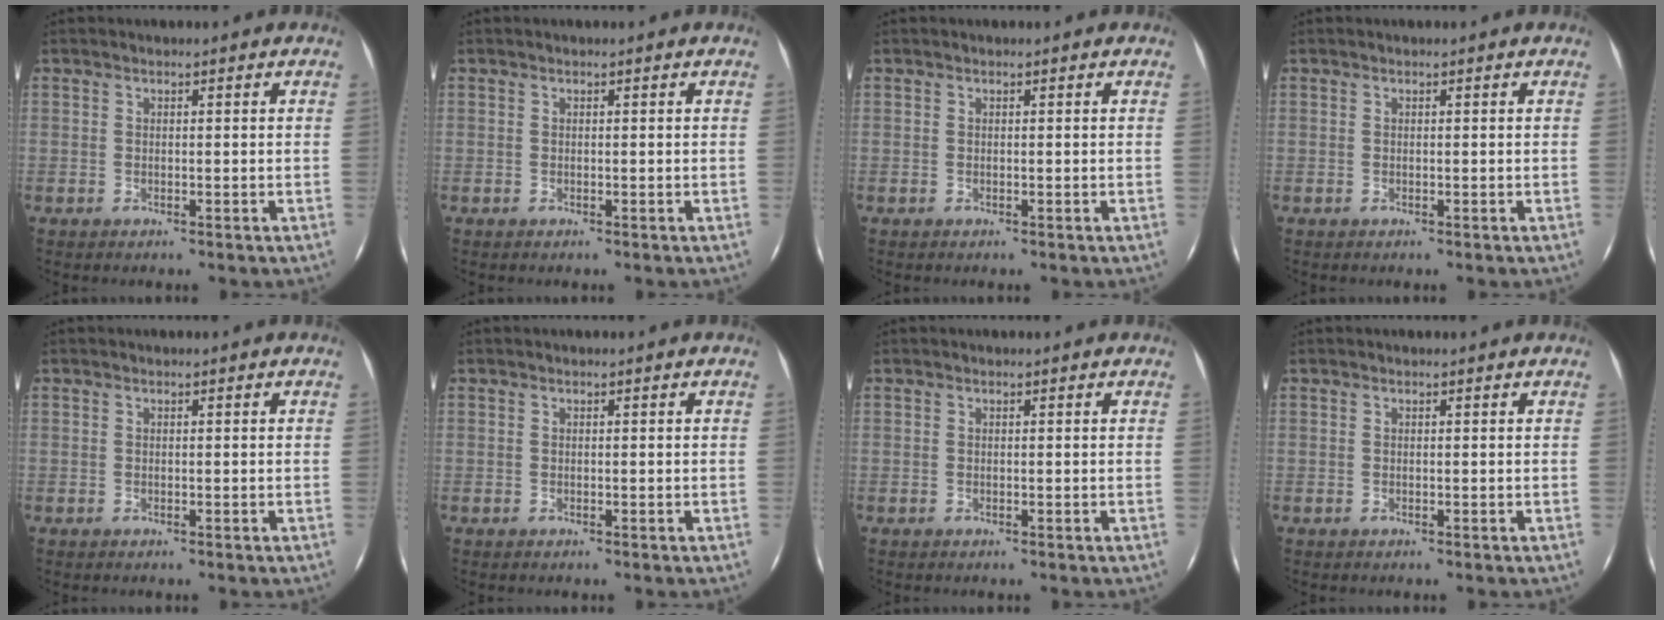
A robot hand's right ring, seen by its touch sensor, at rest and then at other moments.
{"total": 0.0}
{"total": 0.0}
{"total": 0.0}
{"total": 0.0}
{"total": 0.0}
{"total": 0.0}
{"total": 0.0}